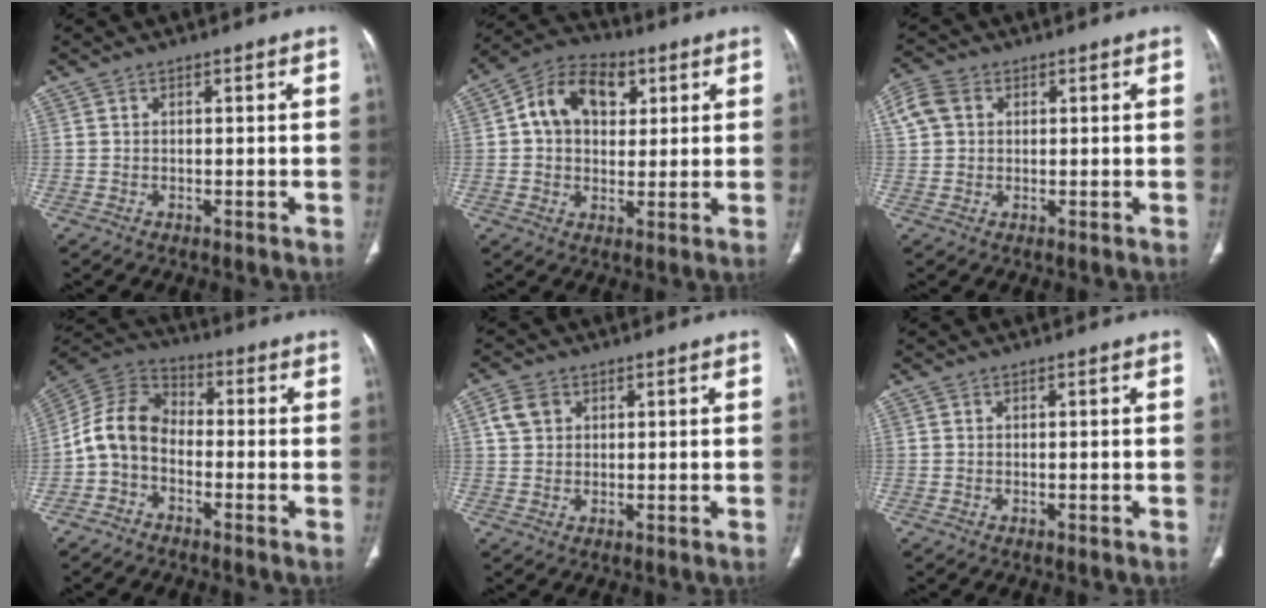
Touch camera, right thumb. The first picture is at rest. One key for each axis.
{"total": 12.7, "fx": 3.6, "fy": 9.0, "fz": 8.2, "tx": -0.102, "ty": 0.009, "tz": 0.051}
{"total": 5.1, "fx": 1.4, "fy": 4.1, "fz": 2.8, "tx": -0.057, "ty": 0.013, "tz": 0.026}
{"total": 9.0, "fx": -2.5, "fy": 6.4, "fz": 5.8, "tx": -0.106, "ty": 0.044, "tz": -0.067}
{"total": 4.0, "fx": 1.5, "fy": 3.2, "fz": 1.9, "tx": -0.029, "ty": 0.002, "tz": 0.030}
{"total": 0.0}